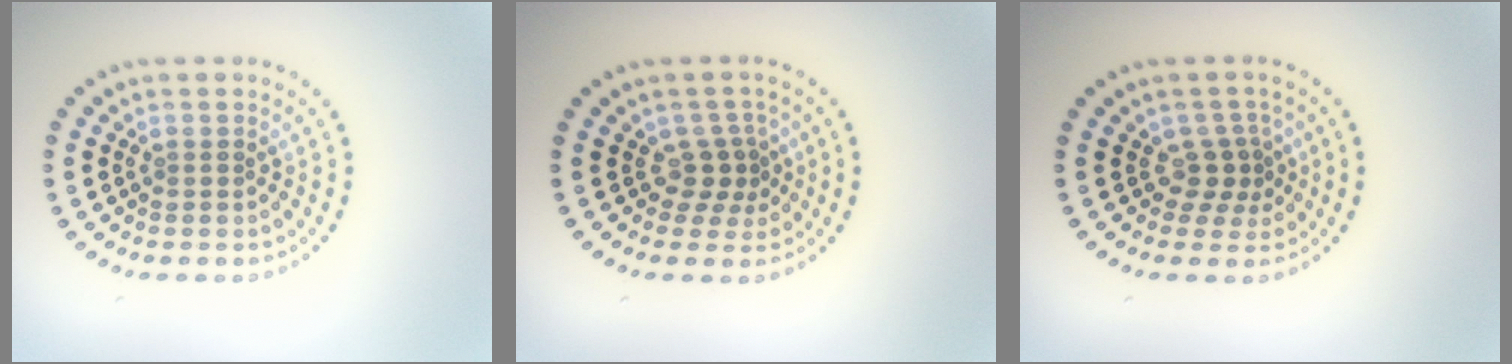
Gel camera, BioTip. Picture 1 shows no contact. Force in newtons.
{"total": 2.2, "press": 1.5, "slide": 1.6}
{"total": 2.2, "press": 1.5, "slide": 1.6}